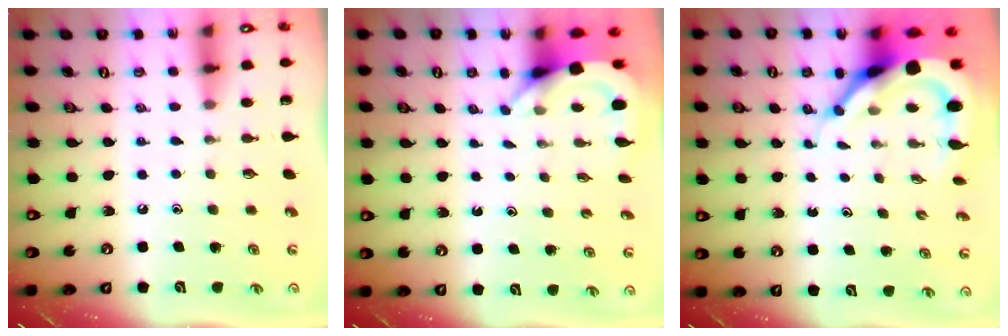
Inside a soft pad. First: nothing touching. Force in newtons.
{"total": 3.5, "press": 3.5, "slide": 0.2}
{"total": 9.5, "press": 9.5, "slide": 1.0}